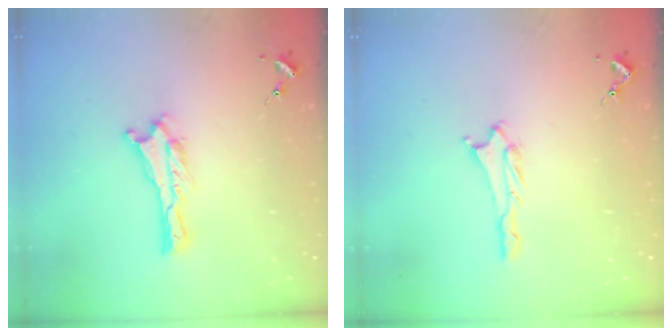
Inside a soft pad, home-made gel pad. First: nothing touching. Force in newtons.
{"total": 1.1, "press": 1.0, "slide": 0.1}